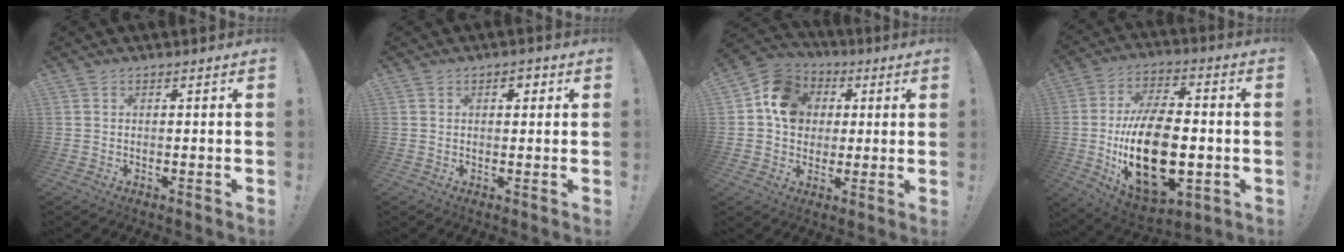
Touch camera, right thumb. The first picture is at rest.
{"total": 2.2, "force": [0.5, 1.4, 1.5], "torque": [-0.015, 0.000, 0.003]}
{"total": 13.3, "force": [2.7, 11.5, 6.1], "torque": [-0.076, 0.005, 0.058]}
{"total": 25.5, "force": [-4.5, 14.2, 20.7], "torque": [-0.375, 0.011, -0.063]}